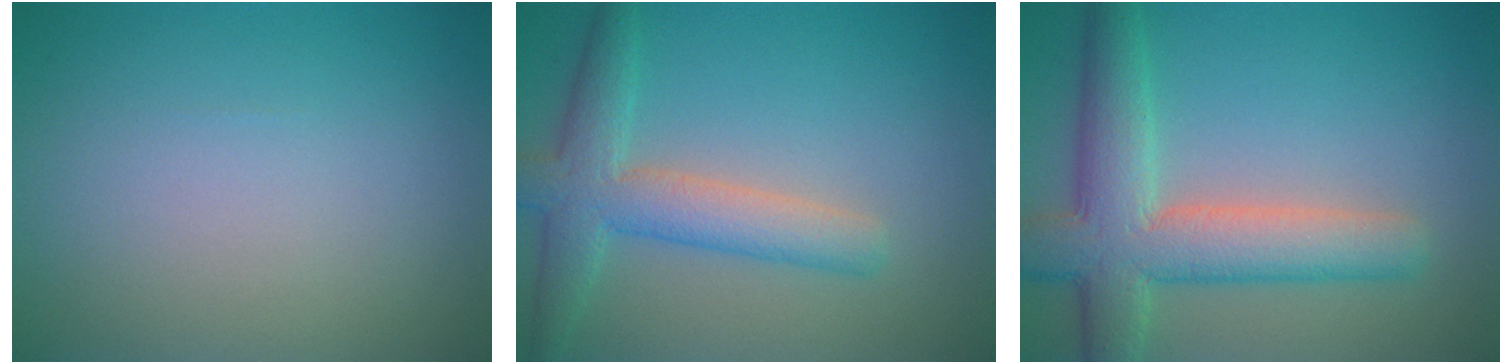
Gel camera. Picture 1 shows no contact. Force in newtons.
{"total": 5.0, "press": 5.0, "slide": 0.3}
{"total": 7.5, "press": 7.5, "slide": 0.5}